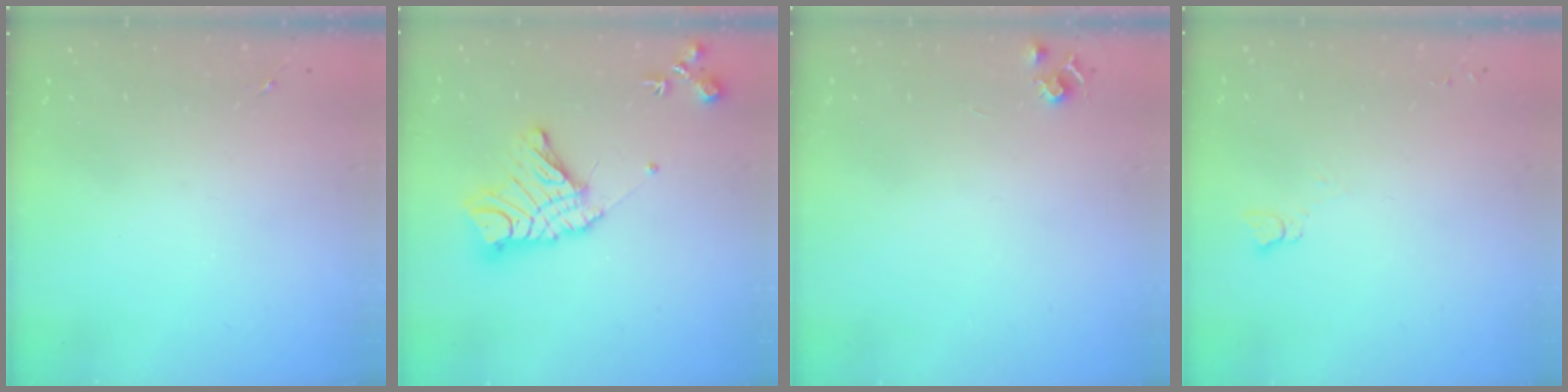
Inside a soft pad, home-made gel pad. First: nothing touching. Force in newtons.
{"total": 15.8, "press": 15.7, "slide": 1.4}
{"total": 5.2, "press": 5.2, "slide": 0.7}
{"total": 2.7, "press": 2.7, "slide": 0.3}